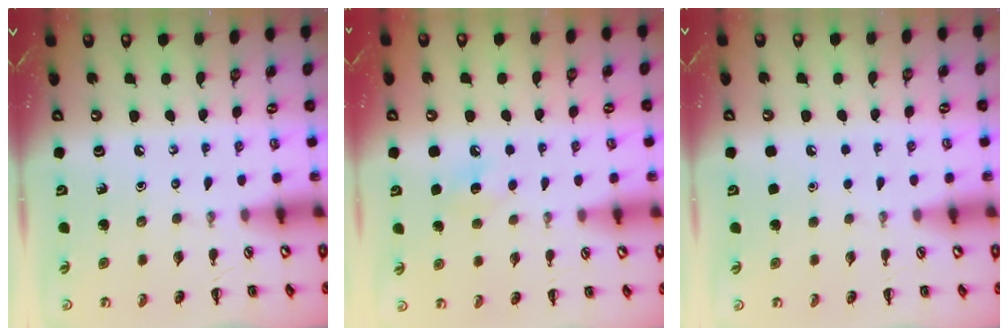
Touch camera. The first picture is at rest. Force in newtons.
{"total": 7.4, "press": 7.2, "slide": 2.0}
{"total": 1.6, "press": 1.6, "slide": 0.1}